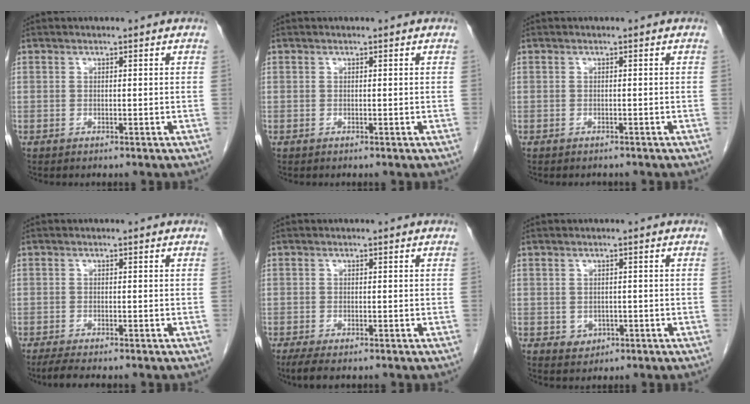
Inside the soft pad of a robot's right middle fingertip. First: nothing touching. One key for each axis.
{"total": 0.0}
{"total": 1.4, "fx": -1.3, "fy": 0.4, "fz": 0.3, "tx": -0.012, "ty": -0.004, "tz": -0.016}
{"total": 3.4, "fx": -2.8, "fy": 0.2, "fz": 1.9, "tx": -0.040, "ty": -0.011, "tz": -0.043}
{"total": 3.4, "fx": -2.5, "fy": 0.8, "fz": 2.2, "tx": -0.046, "ty": -0.013, "tz": -0.038}
{"total": 1.9, "fx": -0.5, "fy": 1.7, "fz": 0.8, "tx": -0.015, "ty": 0.000, "tz": 0.003}